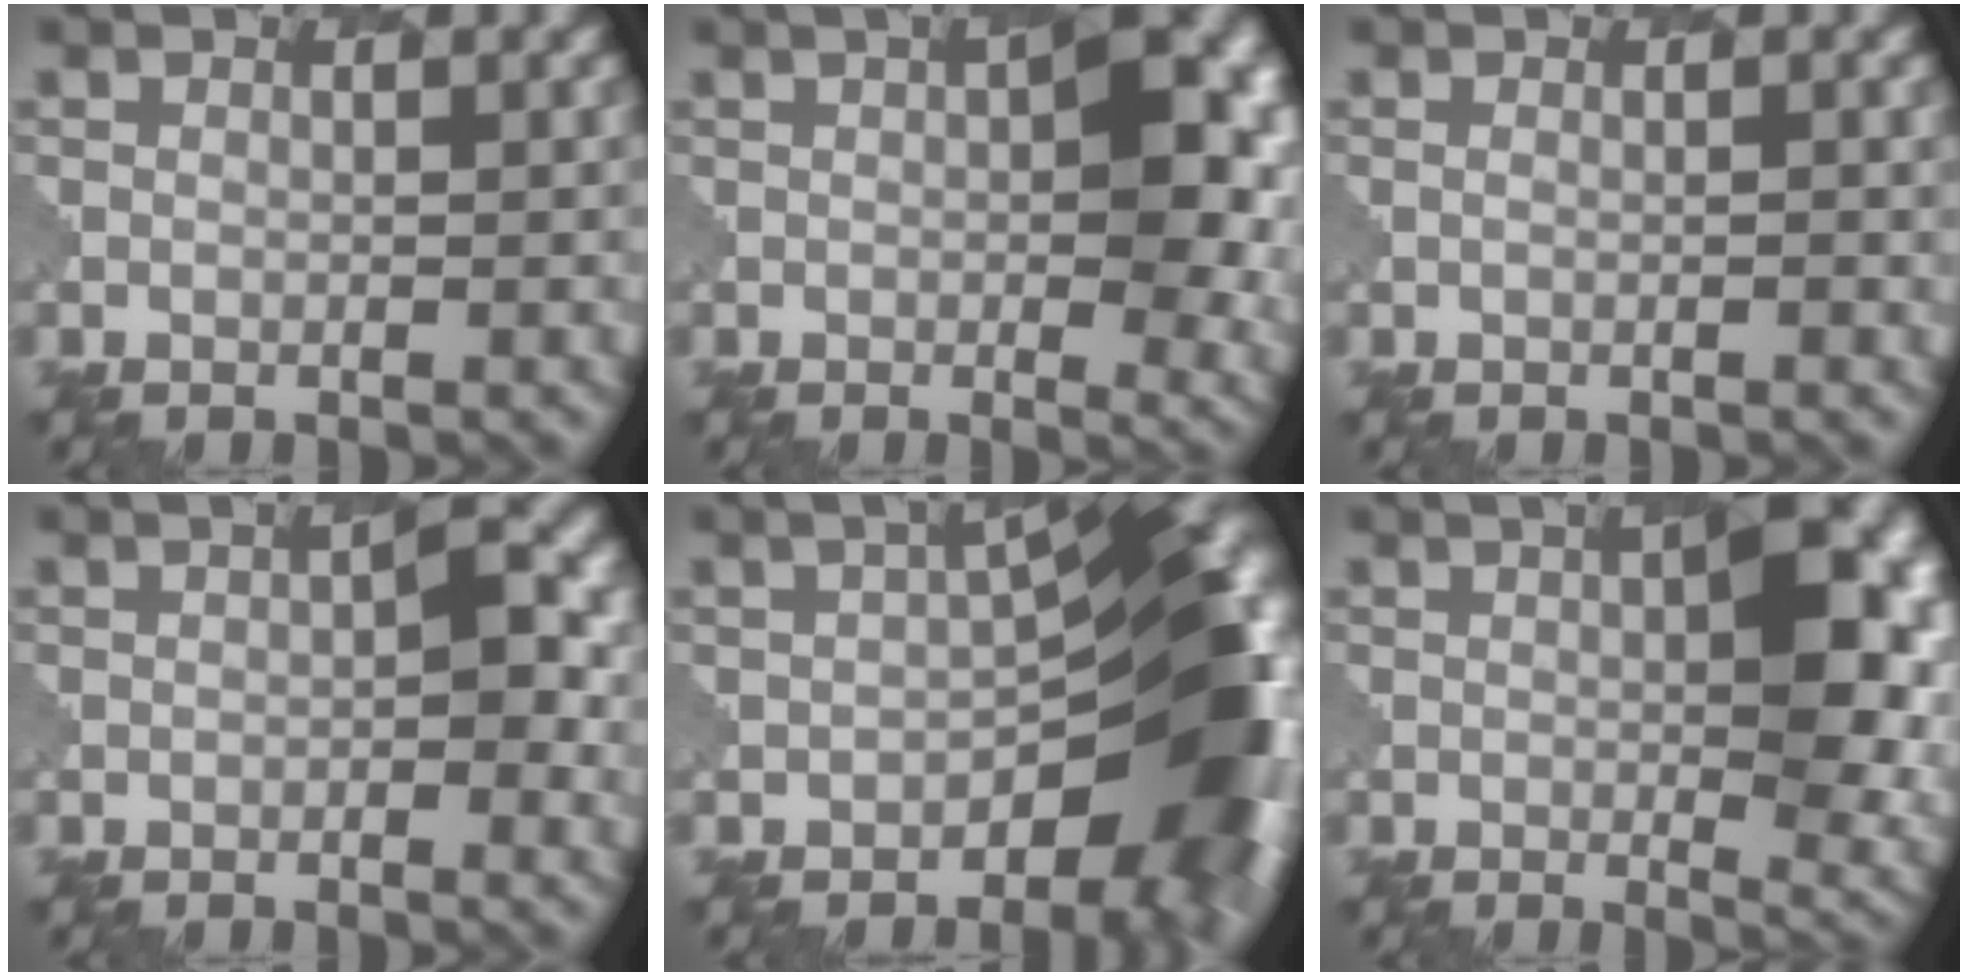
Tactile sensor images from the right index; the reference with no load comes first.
{"total": 7.1, "force": [1.1, 2.5, 6.6], "torque": [-0.078, 0.006, 0.000]}
{"total": 0.9, "force": [0.5, -0.6, -0.4], "torque": [0.006, 0.008, -0.007]}
{"total": 1.8, "force": [0.2, 0.1, 1.7], "torque": [-0.032, 0.011, -0.012]}
{"total": 10.7, "force": [-2.6, 5.3, 9.0], "torque": [-0.090, 0.000, -0.056]}
{"total": 9.0, "force": [1.8, 2.8, 8.3], "torque": [-0.102, 0.002, 0.016]}